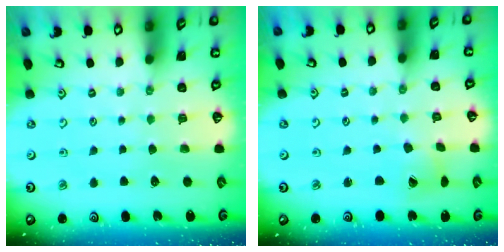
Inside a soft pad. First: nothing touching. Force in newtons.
{"total": 5.9, "press": 5.9, "slide": 0.3}